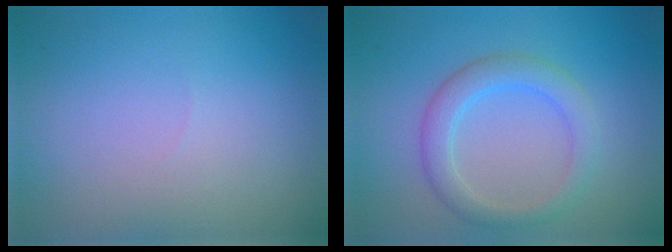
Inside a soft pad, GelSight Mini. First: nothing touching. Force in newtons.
{"total": 3.2, "press": 3.2, "slide": 0.0}